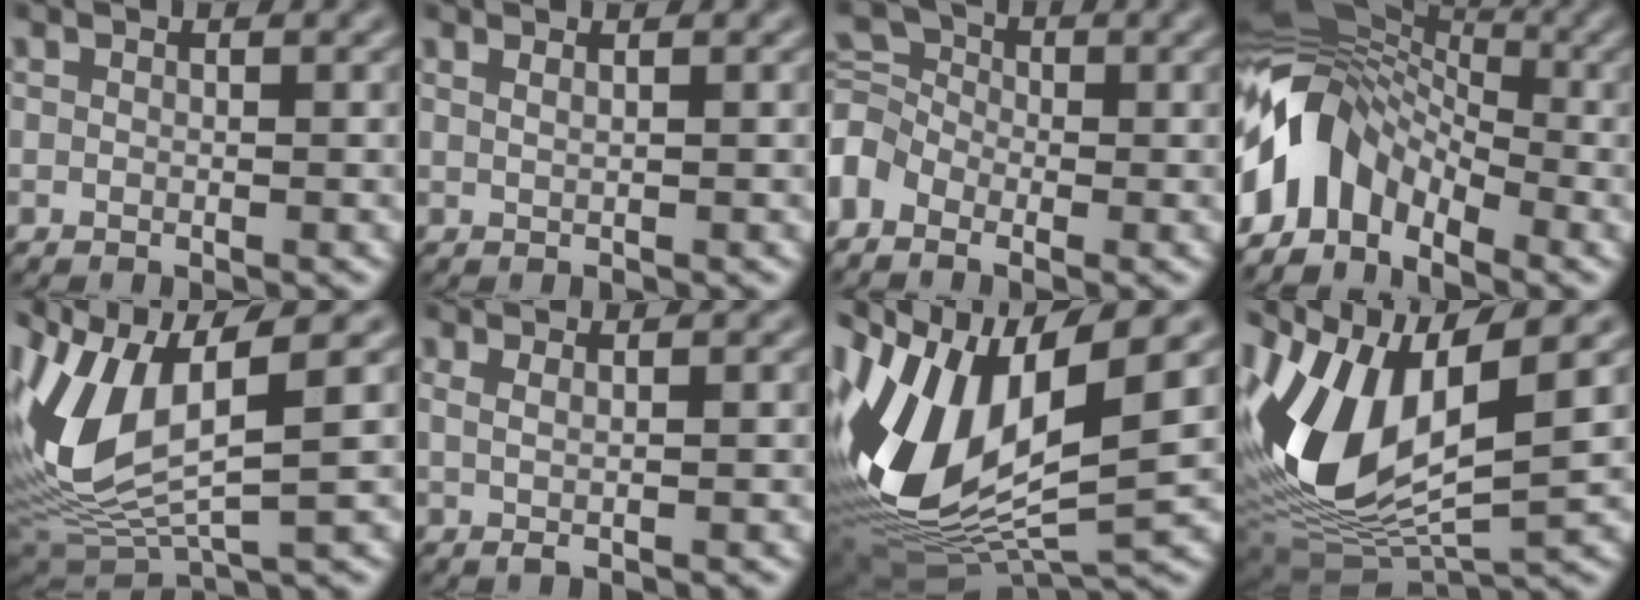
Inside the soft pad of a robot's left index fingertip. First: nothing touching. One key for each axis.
{"total": 0.9, "fx": 0.6, "fy": 0.3, "fz": 0.6, "tx": -0.006, "ty": -0.007, "tz": 0.002}
{"total": 3.9, "fx": -2.0, "fy": 2.9, "fz": 1.7, "tx": -0.037, "ty": 0.011, "tz": -0.063}
{"total": 8.1, "fx": -4.0, "fy": 5.2, "fz": 4.7, "tx": -0.081, "ty": 0.010, "tz": -0.091}
{"total": 10.8, "fx": 2.0, "fy": 4.5, "fz": 9.6, "tx": -0.219, "ty": -0.015, "tz": 0.043}
{"total": 1.5, "fx": 0.6, "fy": 0.4, "fz": 1.2, "tx": -0.017, "ty": -0.004, "tz": 0.002}
{"total": 14.5, "fx": 1.9, "fy": 7.3, "fz": 12.4, "tx": -0.273, "ty": -0.012, "tz": 0.036}
{"total": 12.3, "fx": 2.1, "fy": 6.3, "fz": 10.3, "tx": -0.224, "ty": -0.012, "tz": 0.038}